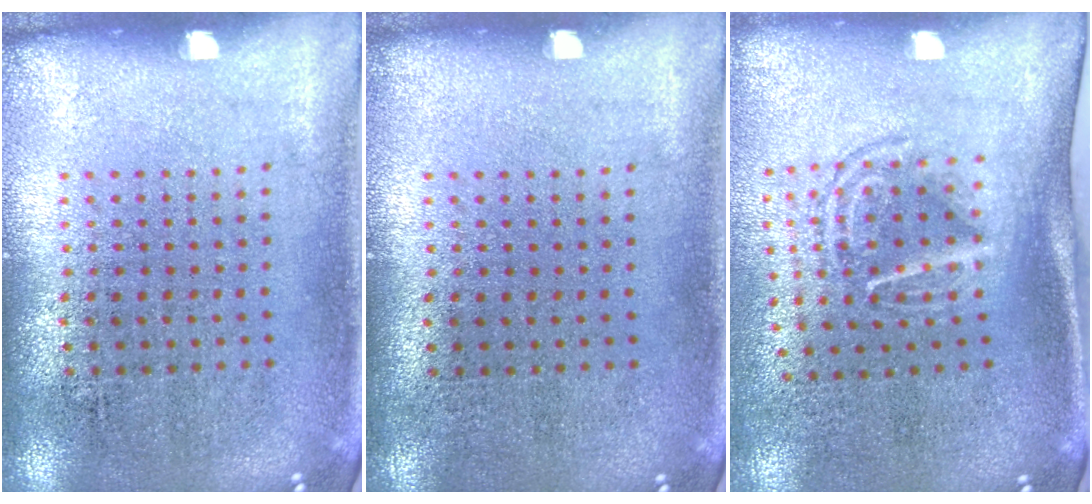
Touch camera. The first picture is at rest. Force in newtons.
{"total": 0.0}
{"total": 1.6, "press": 1.2, "slide": 1.1}